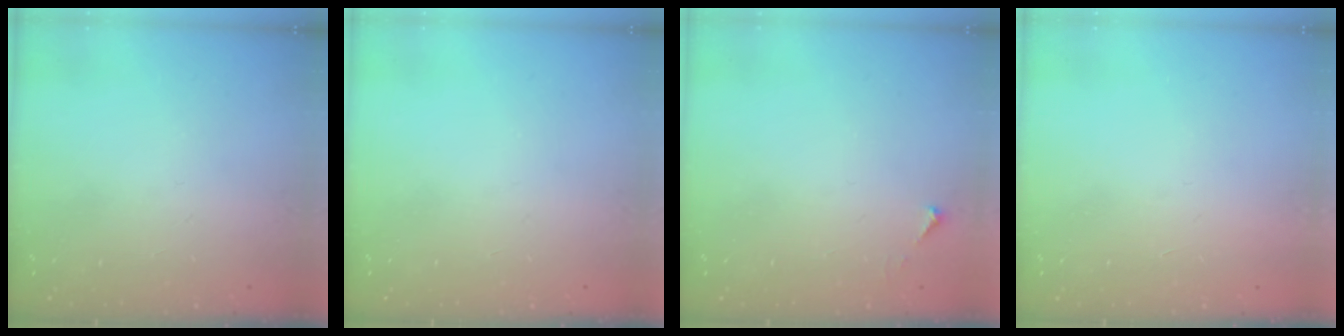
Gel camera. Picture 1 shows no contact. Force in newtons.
{"total": 0.0}
{"total": 3.4, "press": 3.4, "slide": 0.4}
{"total": 1.5, "press": 1.5, "slide": 0.1}